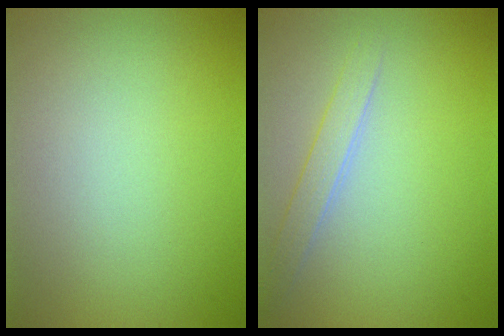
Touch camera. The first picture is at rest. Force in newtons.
{"total": 1.7, "press": 1.7, "slide": 0.1}